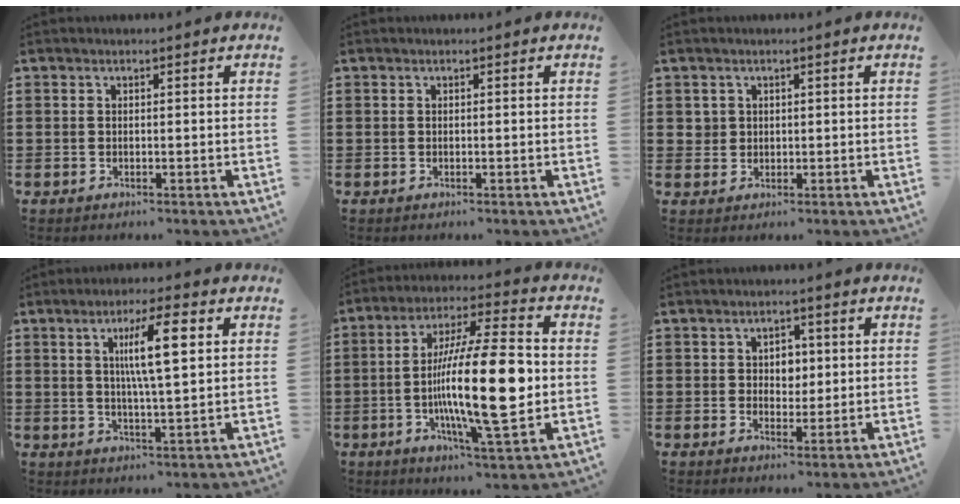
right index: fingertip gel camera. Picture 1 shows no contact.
{"total": 0.0}
{"total": 1.7, "force": [0.6, 1.6, 0.2], "torque": [-0.011, 0.008, 0.011]}
{"total": 8.4, "force": [2.4, 1.4, 7.9], "torque": [-0.149, 0.002, 0.033]}
{"total": 18.1, "force": [-1.6, 4.3, 17.5], "torque": [-0.296, -0.008, -0.031]}
{"total": 3.1, "force": [0.6, 2.5, 1.7], "torque": [-0.033, 0.008, 0.005]}